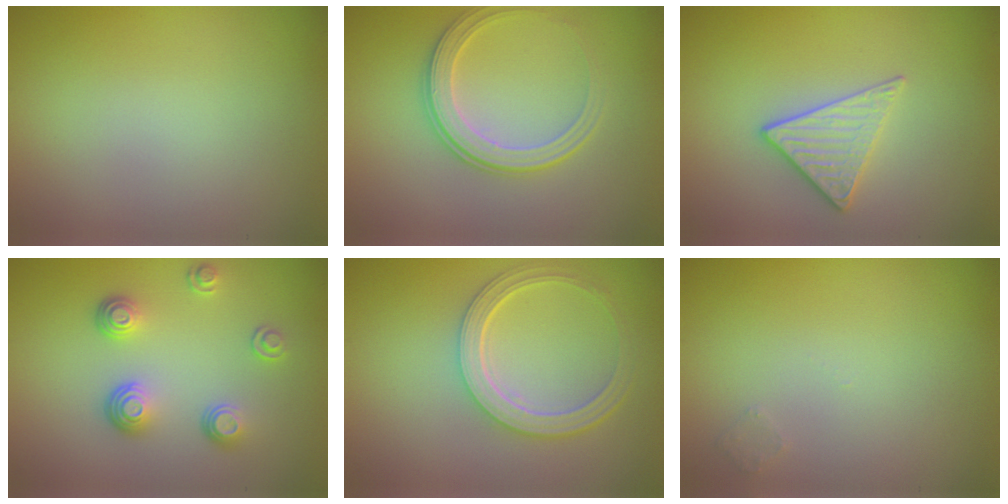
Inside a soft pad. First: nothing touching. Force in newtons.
{"total": 3.4, "press": 2.8, "slide": 1.9}
{"total": 2.7, "press": 2.5, "slide": 1.1}
{"total": 3.5, "press": 2.7, "slide": 2.3}
{"total": 4.7, "press": 3.6, "slide": 3.0}
{"total": 0.7, "press": 0.7, "slide": 0.0}